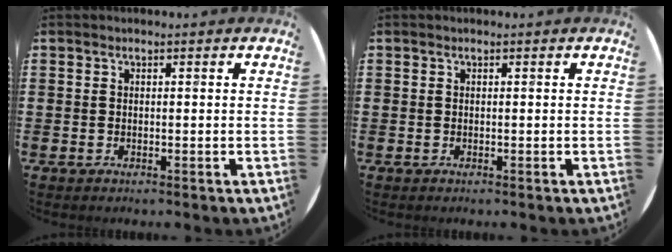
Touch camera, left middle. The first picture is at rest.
{"total": 0.0}